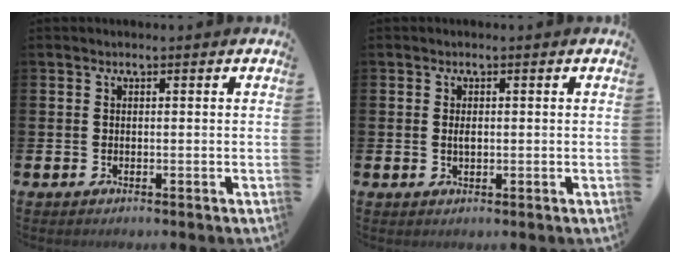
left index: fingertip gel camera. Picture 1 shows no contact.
{"total": 1.0, "force": [0.2, 0.5, 0.9], "torque": [-0.013, 0.002, 0.001]}